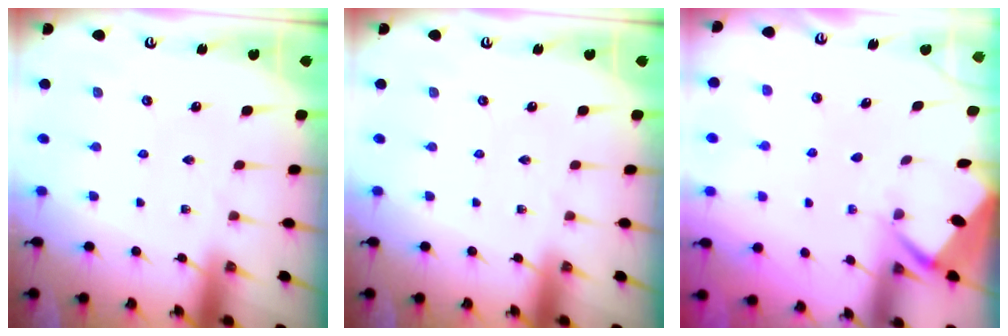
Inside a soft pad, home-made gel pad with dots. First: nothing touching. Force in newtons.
{"total": 0.0}
{"total": 2.6, "press": 2.6, "slide": 0.3}